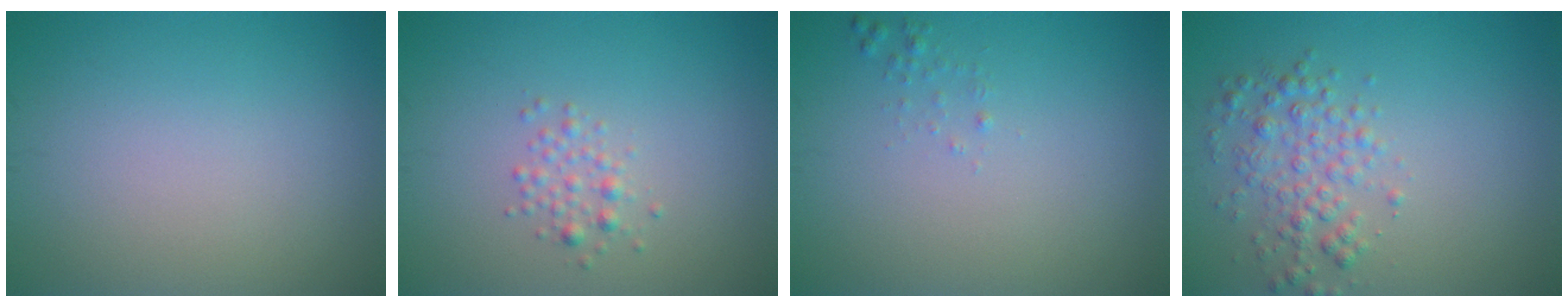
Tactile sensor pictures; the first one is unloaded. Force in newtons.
{"total": 1.4, "press": 1.4, "slide": 0.1}
{"total": 0.6, "press": 0.6, "slide": 0.0}
{"total": 2.9, "press": 2.9, "slide": 0.1}